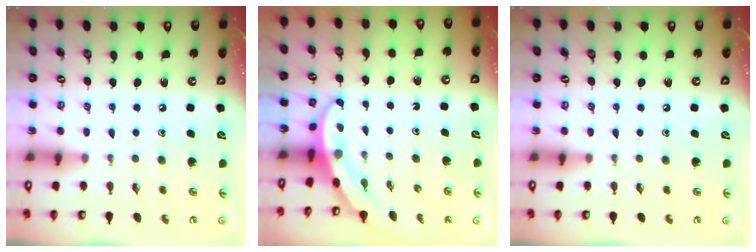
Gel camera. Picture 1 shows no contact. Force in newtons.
{"total": 2.9, "press": 2.9, "slide": 0.1}
{"total": 0.0}